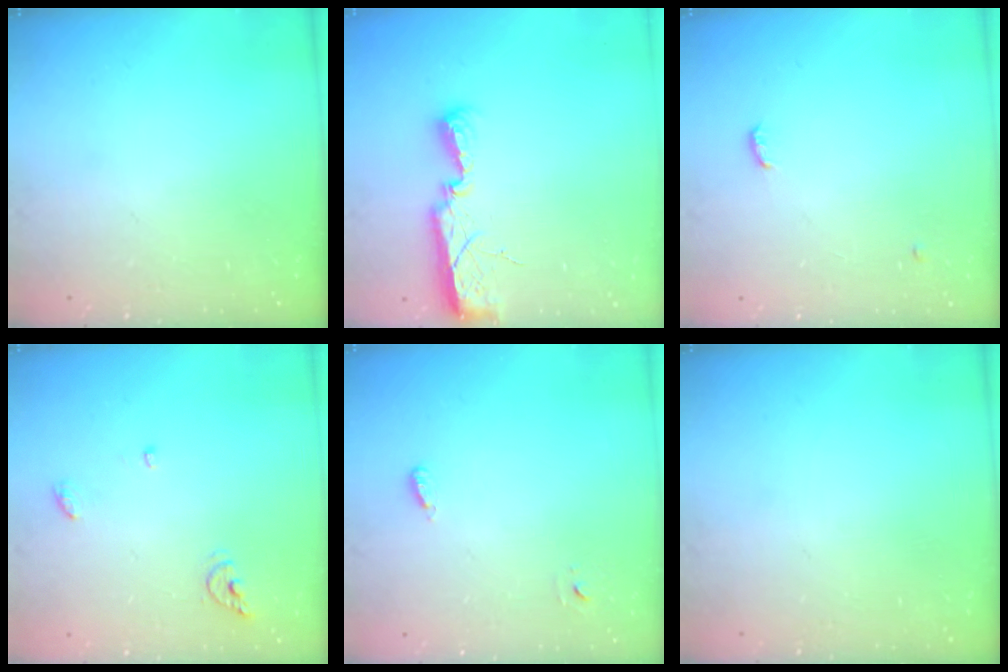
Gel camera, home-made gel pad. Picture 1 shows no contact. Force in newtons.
{"total": 10.7, "press": 9.0, "slide": 5.8}
{"total": 7.6, "press": 4.2, "slide": 6.4}
{"total": 5.7, "press": 5.7, "slide": 0.5}
{"total": 3.2, "press": 2.9, "slide": 1.4}
{"total": 0.0}